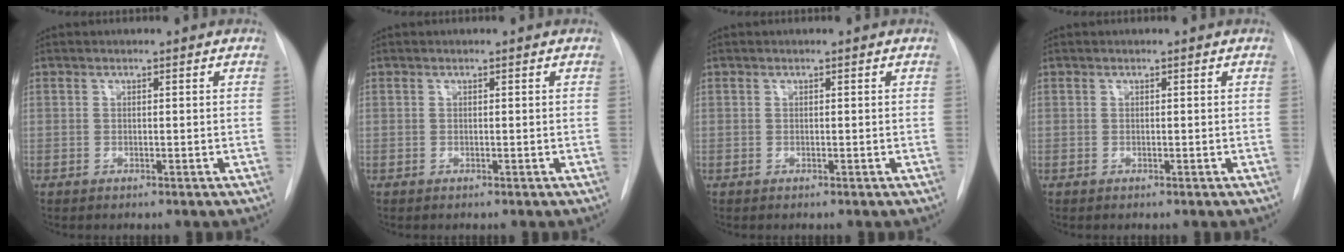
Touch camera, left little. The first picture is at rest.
{"total": 0.0}
{"total": 0.0}
{"total": 0.0}